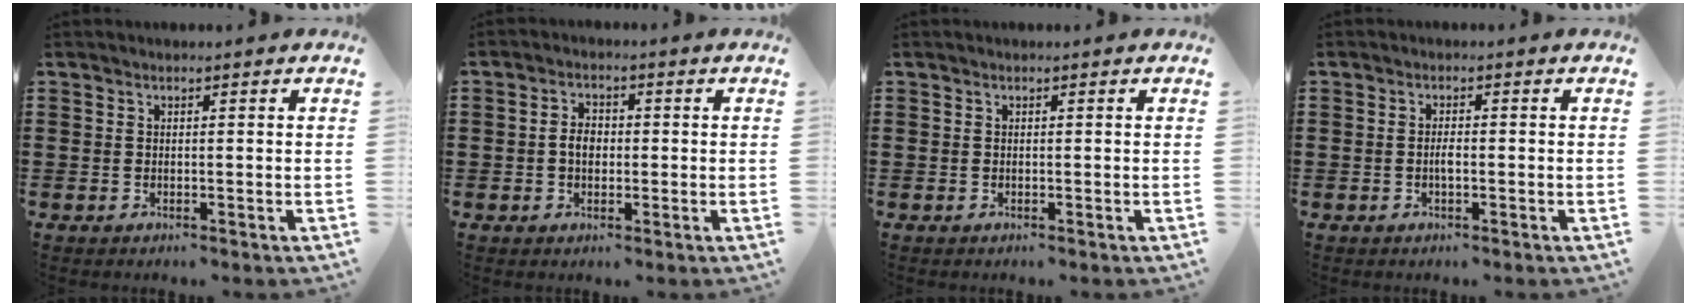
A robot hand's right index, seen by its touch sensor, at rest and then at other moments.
{"total": 2.9, "force": [-0.3, 2.0, 2.2], "torque": [-0.042, 0.006, -0.007]}
{"total": 0.0}
{"total": 1.8, "force": [-0.4, 0.5, 1.6], "torque": [-0.031, 0.001, -0.009]}